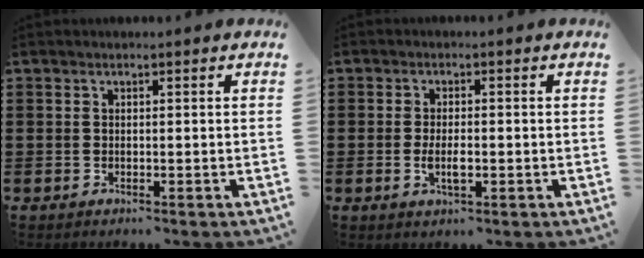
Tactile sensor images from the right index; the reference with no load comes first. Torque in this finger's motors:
{"motor_torque": [0.76, 1.37, 0.11, 0.03]}